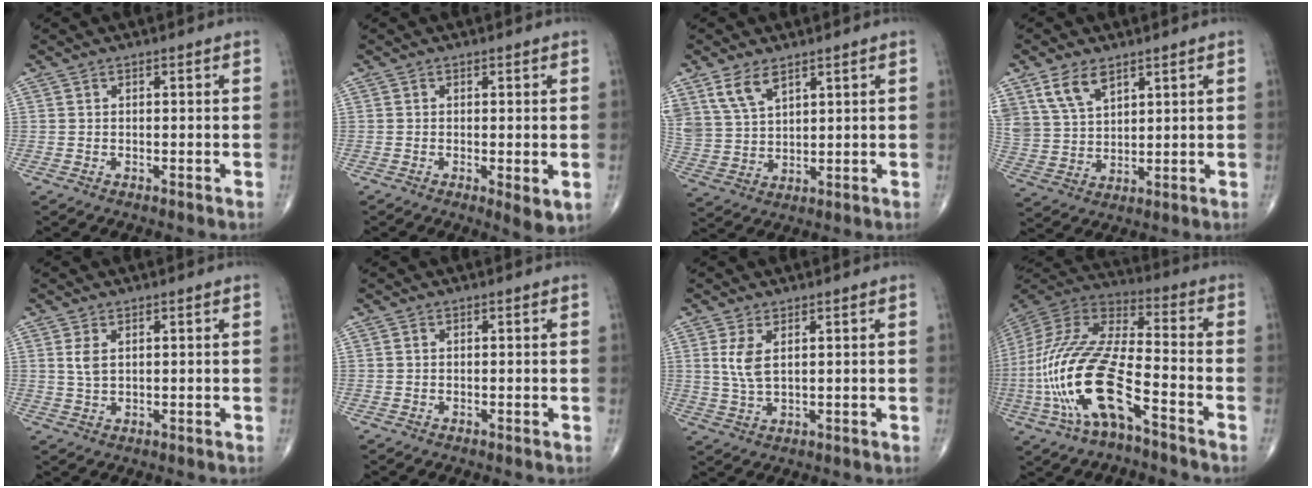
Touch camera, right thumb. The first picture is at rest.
{"total": 3.9, "force": [-0.7, 1.3, 3.6], "torque": [-0.057, -0.013, -0.013]}
{"total": 7.7, "force": [4.9, 4.0, 4.4], "torque": [-0.082, -0.014, 0.108]}
{"total": 8.5, "force": [5.2, 4.8, 4.7], "torque": [-0.082, -0.015, 0.113]}
{"total": 3.1, "force": [1.0, 1.7, 2.4], "torque": [-0.047, -0.001, 0.024]}
{"total": 0.0}
{"total": 4.8, "force": [1.5, 2.1, 4.0], "torque": [-0.088, -0.006, 0.038]}
{"total": 22.5, "force": [-8.3, 8.3, 19.2], "torque": [-0.437, 0.040, -0.152]}